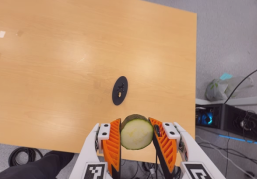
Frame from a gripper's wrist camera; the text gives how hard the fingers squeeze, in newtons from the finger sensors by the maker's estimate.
{"total": 11.9, "left": 11.3, "right": 12.5}